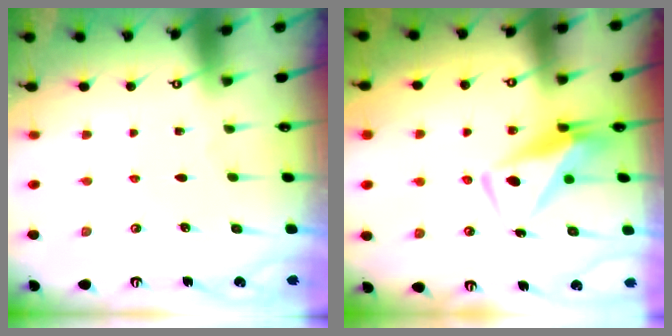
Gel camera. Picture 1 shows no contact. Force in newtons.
{"total": 8.5, "press": 8.3, "slide": 1.5}